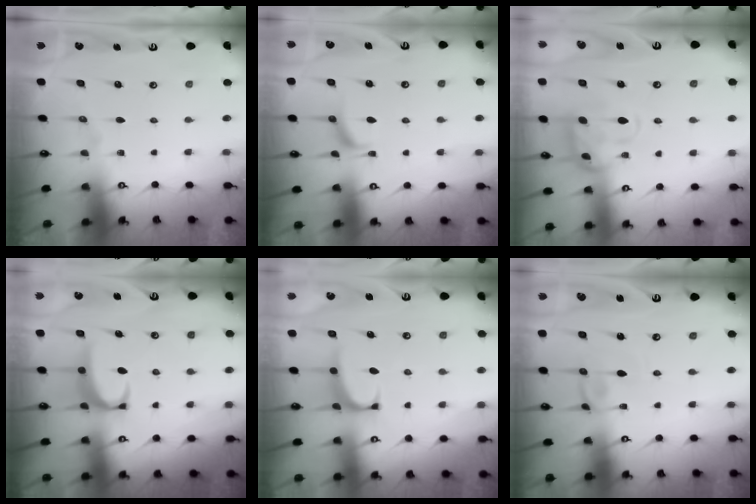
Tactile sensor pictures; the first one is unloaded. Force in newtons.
{"total": 2.2, "press": 2.1, "slide": 0.7}
{"total": 3.7, "press": 3.6, "slide": 0.9}
{"total": 2.9, "press": 2.9, "slide": 0.4}
{"total": 1.0, "press": 0.4, "slide": 0.9}
{"total": 2.6, "press": 2.6, "slide": 0.2}